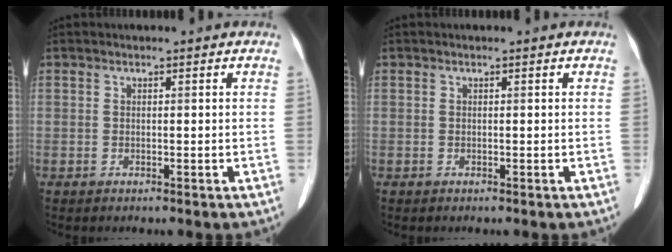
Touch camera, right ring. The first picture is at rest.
{"total": 0.0}